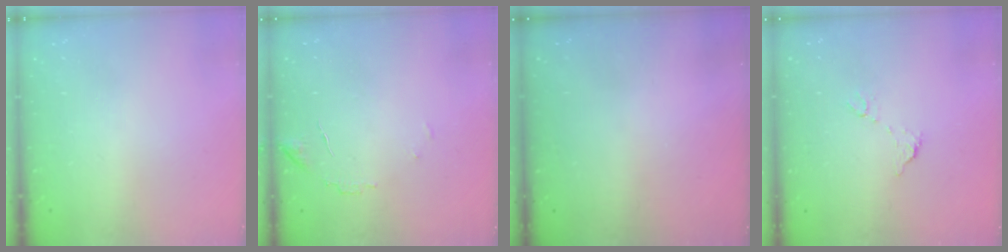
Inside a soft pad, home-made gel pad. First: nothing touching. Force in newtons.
{"total": 7.6, "press": 7.6, "slide": 0.4}
{"total": 3.1, "press": 3.1, "slide": 0.3}
{"total": 5.8, "press": 5.8, "slide": 0.3}